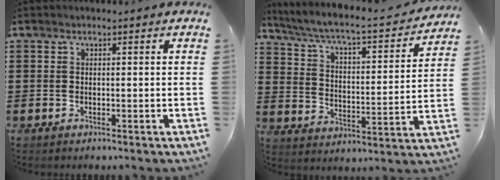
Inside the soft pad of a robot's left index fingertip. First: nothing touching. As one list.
[{"total": 5.2, "force": [4.5, 0.4, 2.7], "torque": [-0.074, -0.035, 0.066]}]